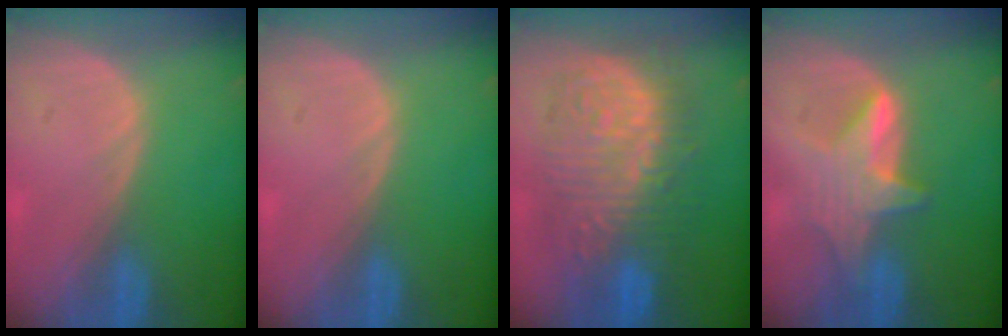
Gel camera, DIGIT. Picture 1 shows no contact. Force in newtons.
{"total": 0.0}
{"total": 13.0, "press": 13.0, "slide": 1.3}
{"total": 6.0, "press": 6.0, "slide": 0.8}